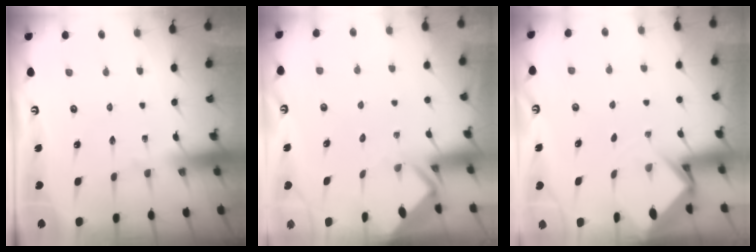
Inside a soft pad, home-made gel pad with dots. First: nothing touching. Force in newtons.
{"total": 3.7, "press": 3.7, "slide": 0.2}
{"total": 2.9, "press": 2.9, "slide": 0.2}